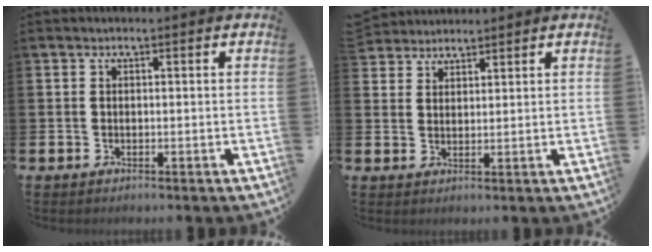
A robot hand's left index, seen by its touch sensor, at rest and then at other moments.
{"total": 3.1, "force": [3.0, 0.6, -0.5], "torque": [0.000, -0.012, 0.057]}